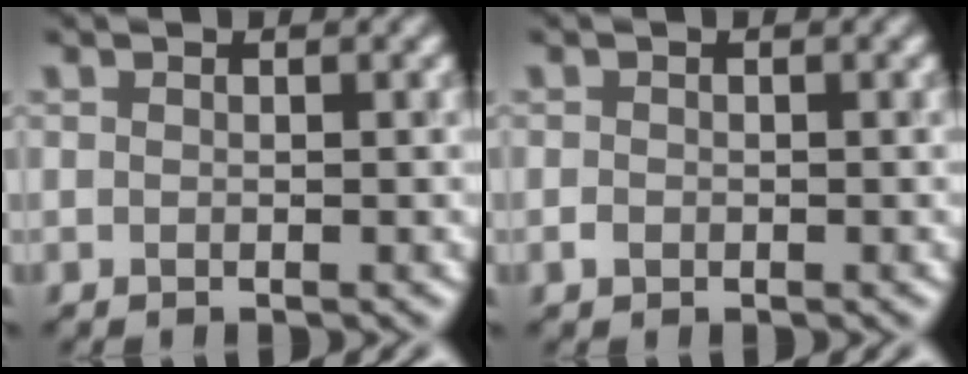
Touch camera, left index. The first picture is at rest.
{"total": 0.6, "force": [-0.3, 0.5, 0.2], "torque": [0.000, 0.002, -0.005]}